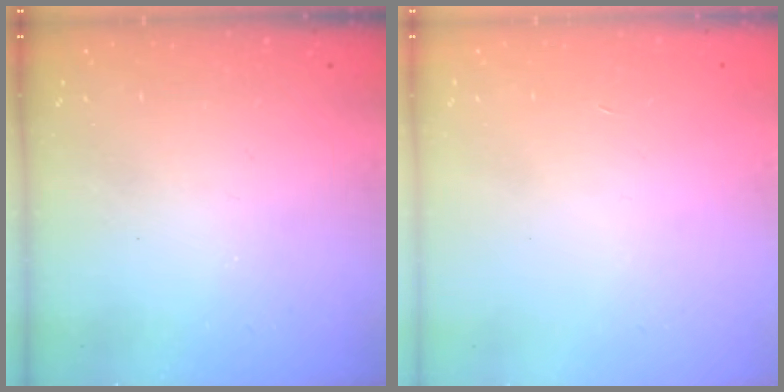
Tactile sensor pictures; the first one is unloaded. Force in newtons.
{"total": 0.0}